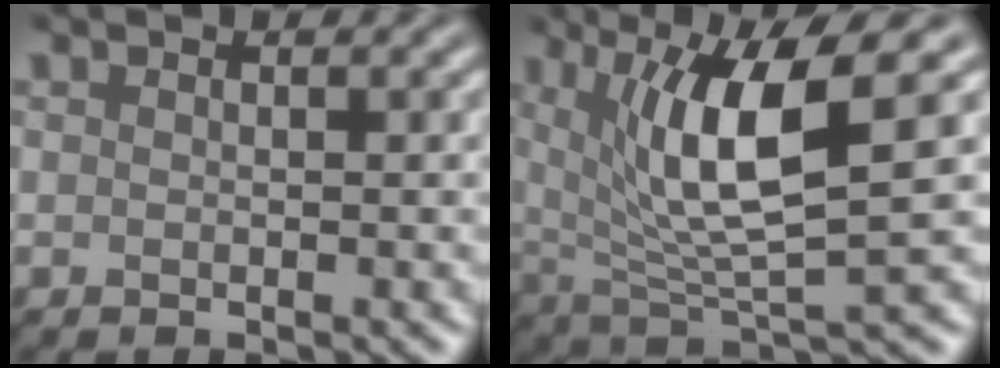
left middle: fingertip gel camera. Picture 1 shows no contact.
{"total": 7.9, "force": [2.4, 1.9, 7.3], "torque": [-0.133, -0.008, 0.052]}